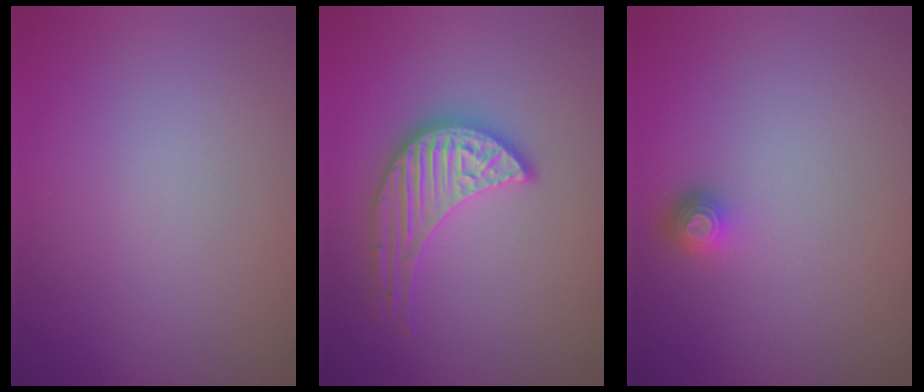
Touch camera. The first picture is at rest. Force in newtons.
{"total": 3.8, "press": 3.5, "slide": 1.6}
{"total": 1.4, "press": 1.1, "slide": 0.9}